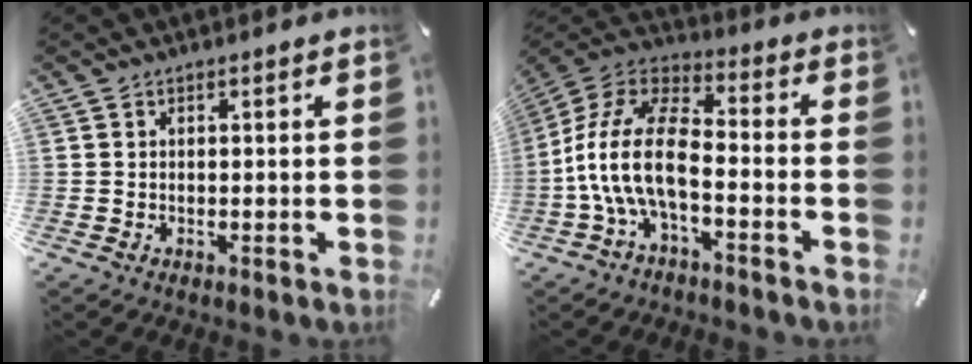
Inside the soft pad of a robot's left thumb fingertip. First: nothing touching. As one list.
[{"total": 15.5, "force": [-4.9, 7.3, 12.8], "torque": [-0.268, 0.018, -0.085]}]